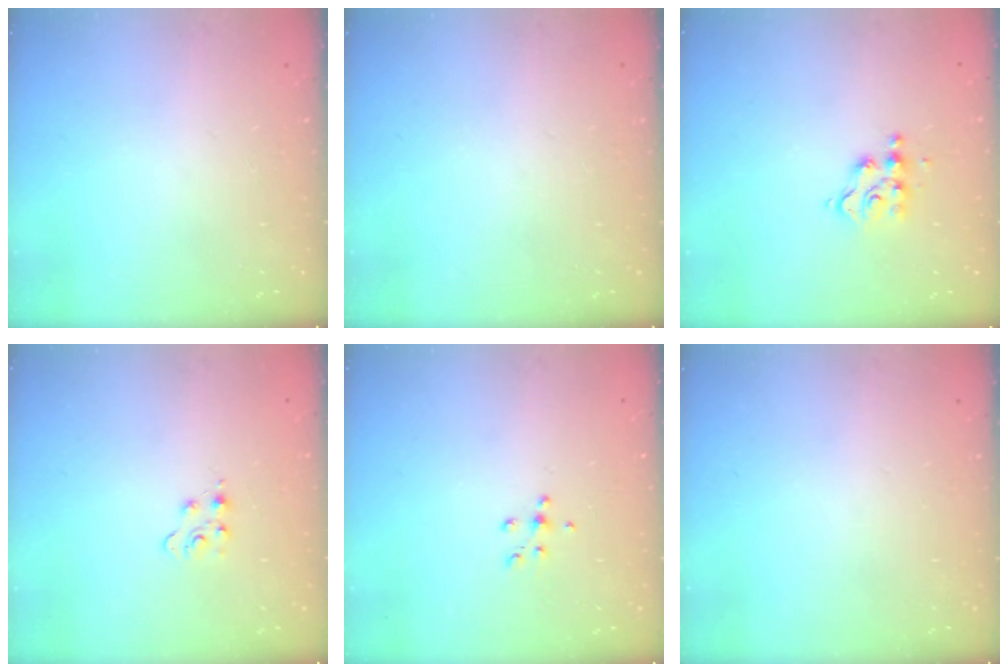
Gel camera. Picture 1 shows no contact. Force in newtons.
{"total": 0.0}
{"total": 5.7, "press": 5.7, "slide": 0.3}
{"total": 4.0, "press": 3.9, "slide": 0.5}
{"total": 5.3, "press": 5.2, "slide": 1.0}
{"total": 0.0}